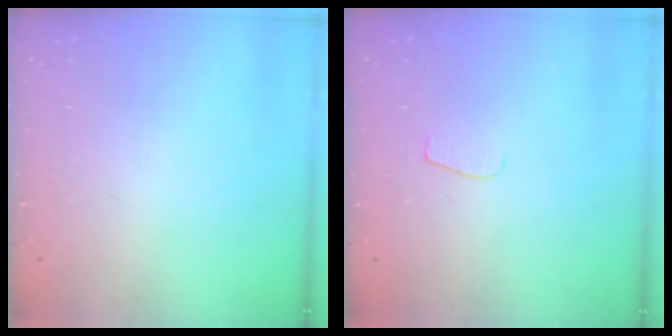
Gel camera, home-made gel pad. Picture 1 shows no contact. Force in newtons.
{"total": 4.0, "press": 4.0, "slide": 0.4}